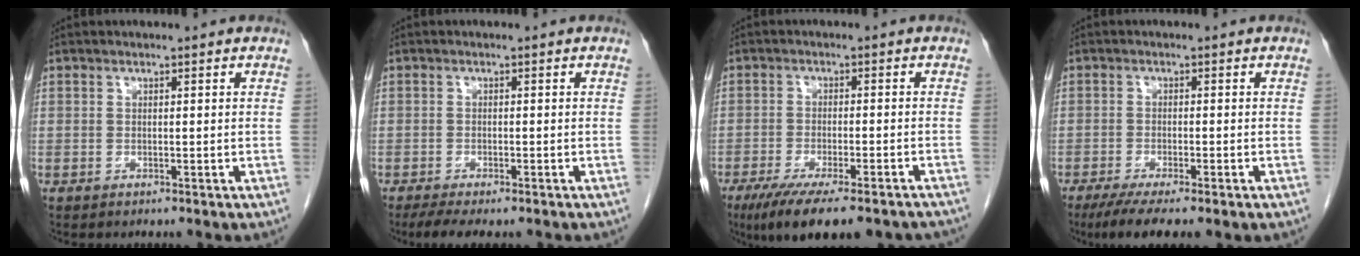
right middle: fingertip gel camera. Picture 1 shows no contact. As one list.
[{"total": 5.6, "force": [-4.4, 1.4, 3.2], "torque": [-0.048, -0.011, -0.068]}, {"total": 16.3, "force": [-12.8, 3.4, 9.5], "torque": [-0.118, -0.023, -0.182]}, {"total": 7.6, "force": [-5.4, 0.9, 5.2], "torque": [-0.077, -0.017, -0.081]}]